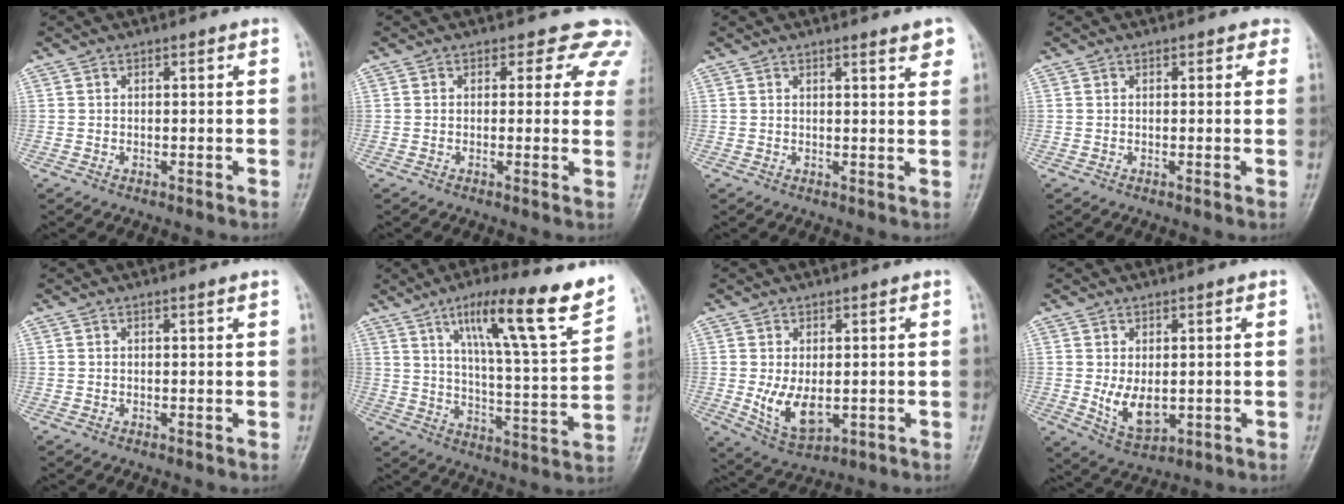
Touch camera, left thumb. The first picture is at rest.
{"total": 6.6, "force": [4.8, 4.1, 1.7], "torque": [0.027, -0.015, 0.026]}
{"total": 3.1, "force": [2.2, 0.6, 2.1], "torque": [-0.016, -0.011, 0.025]}
{"total": 1.6, "force": [0.9, 1.2, 0.7], "torque": [0.019, -0.001, 0.000]}
{"total": 0.6, "force": [0.4, 0.0, 0.4], "torque": [-0.008, 0.000, 0.005]}
{"total": 19.0, "force": [11.8, 2.2, 14.7], "torque": [-0.203, -0.054, 0.184]}
{"total": 7.4, "force": [-0.5, 4.4, 5.9], "torque": [-0.098, -0.018, 0.005]}
{"total": 6.6, "force": [-0.2, 4.1, 5.2], "torque": [-0.079, -0.018, 0.011]}